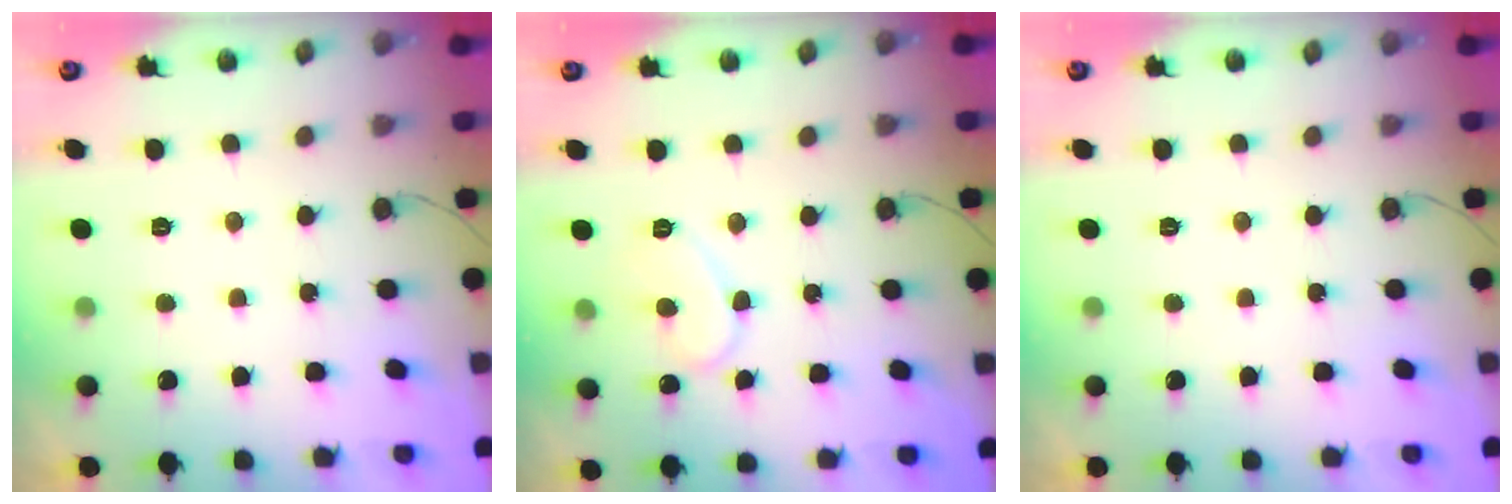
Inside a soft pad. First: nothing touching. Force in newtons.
{"total": 8.3, "press": 8.2, "slide": 0.6}
{"total": 0.0}